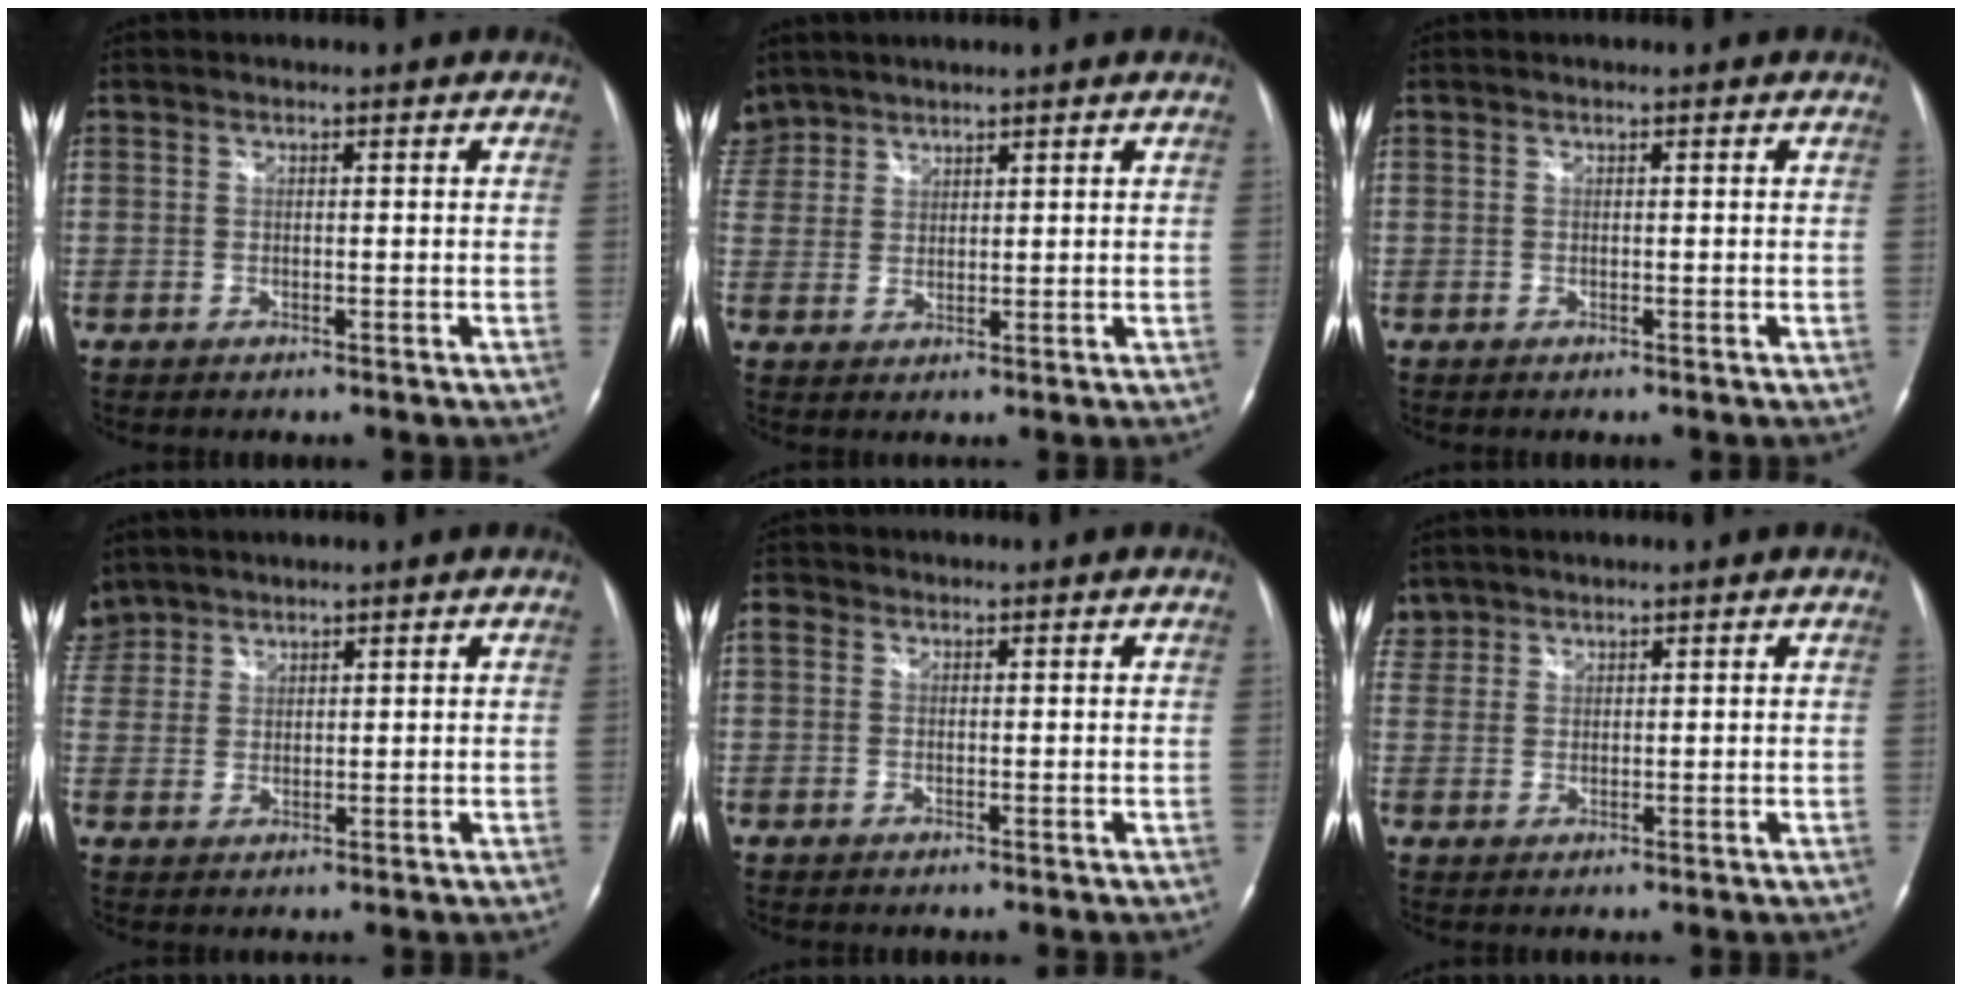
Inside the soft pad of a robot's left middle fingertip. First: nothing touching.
{"total": 6.0, "force": [5.0, 3.3, 0.3], "torque": [-0.011, 0.013, 0.107]}
{"total": 0.0}
{"total": 5.7, "force": [4.7, 3.3, 0.1], "torque": [-0.005, 0.013, 0.100]}
{"total": 1.6, "force": [0.5, 1.4, 0.7], "torque": [-0.014, 0.014, 0.007]}
{"total": 3.3, "force": [2.6, 2.0, -0.3], "torque": [0.010, 0.008, 0.052]}